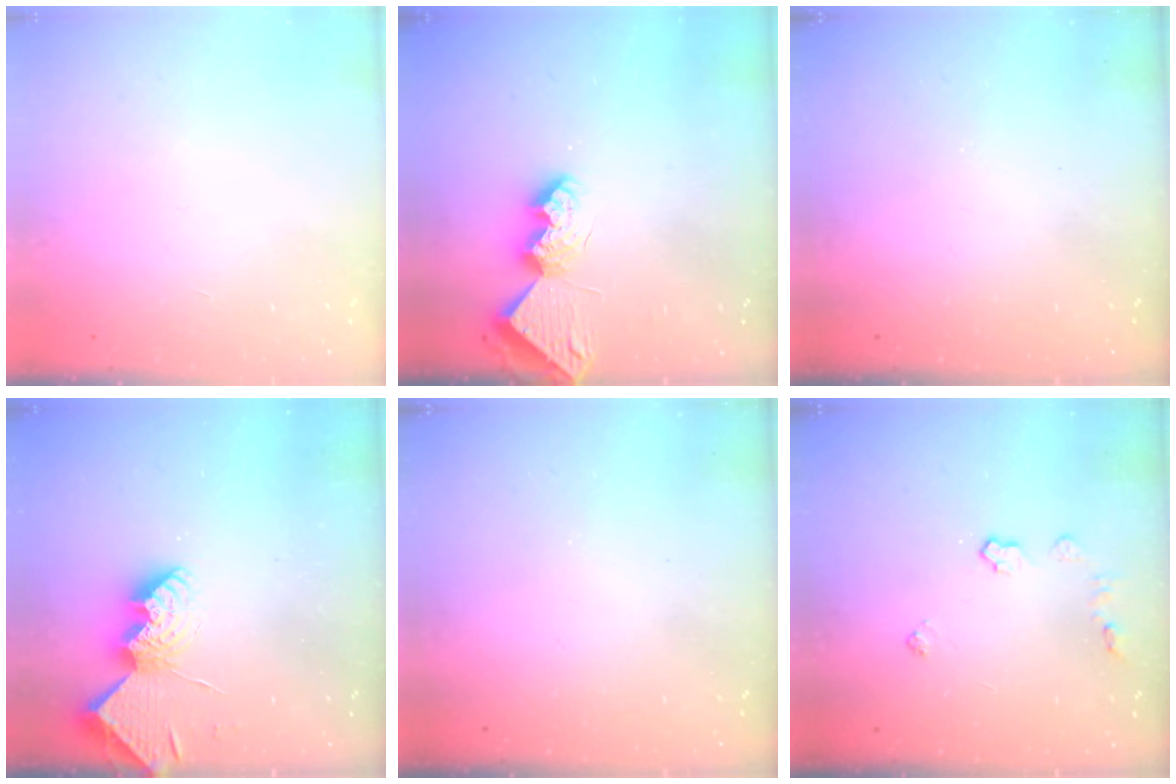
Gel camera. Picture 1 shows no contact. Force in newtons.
{"total": 9.6, "press": 9.6, "slide": 0.7}
{"total": 0.0}
{"total": 10.1, "press": 10.1, "slide": 0.7}
{"total": 0.0}
{"total": 5.4, "press": 5.3, "slide": 0.7}